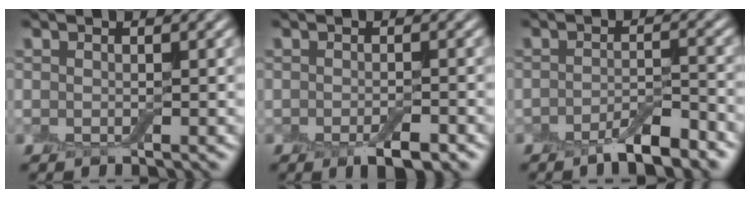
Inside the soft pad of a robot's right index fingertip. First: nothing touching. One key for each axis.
{"total": 3.2, "fx": -1.9, "fy": 1.0, "fz": 2.3, "tx": -0.036, "ty": -0.005, "tz": -0.028}
{"total": 4.0, "fx": -2.7, "fy": 1.0, "fz": 2.7, "tx": -0.044, "ty": 0.001, "tz": -0.048}